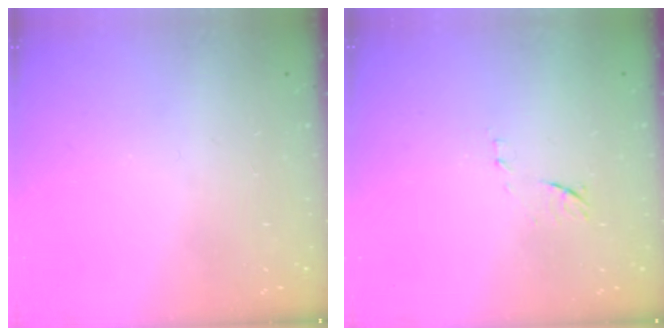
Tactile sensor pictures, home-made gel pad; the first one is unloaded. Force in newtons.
{"total": 7.1, "press": 7.1, "slide": 0.7}